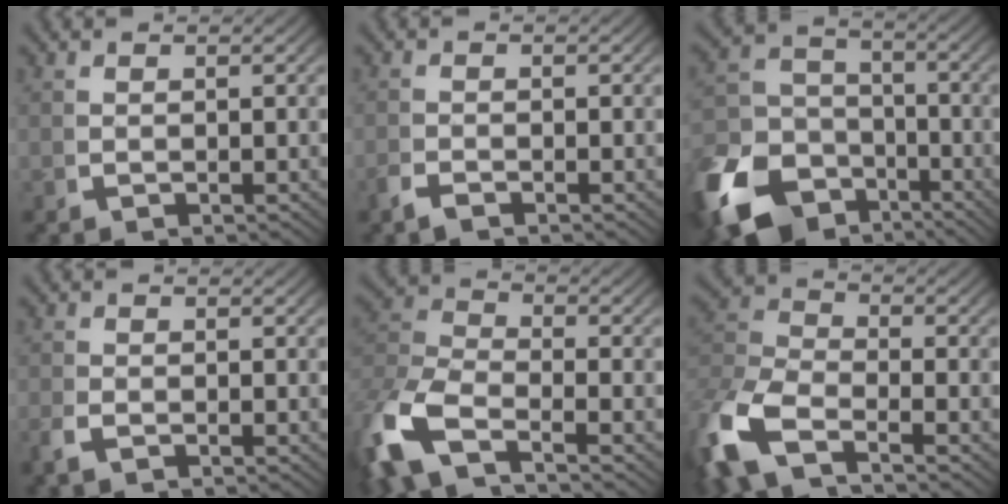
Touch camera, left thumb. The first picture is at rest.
{"total": 1.3, "force": [-1.2, 0.5, 0.5], "torque": [-0.010, -0.004, -0.026]}
{"total": 14.5, "force": [-6.5, 10.6, 7.3], "torque": [-0.140, -0.063, -0.093]}
{"total": 1.1, "force": [-0.8, 0.6, 0.6], "torque": [-0.015, -0.002, -0.017]}
{"total": 8.1, "force": [-2.6, 5.4, 5.5], "torque": [-0.143, -0.013, -0.048]}
{"total": 7.4, "force": [-2.3, 4.9, 5.0], "torque": [-0.128, -0.009, -0.044]}